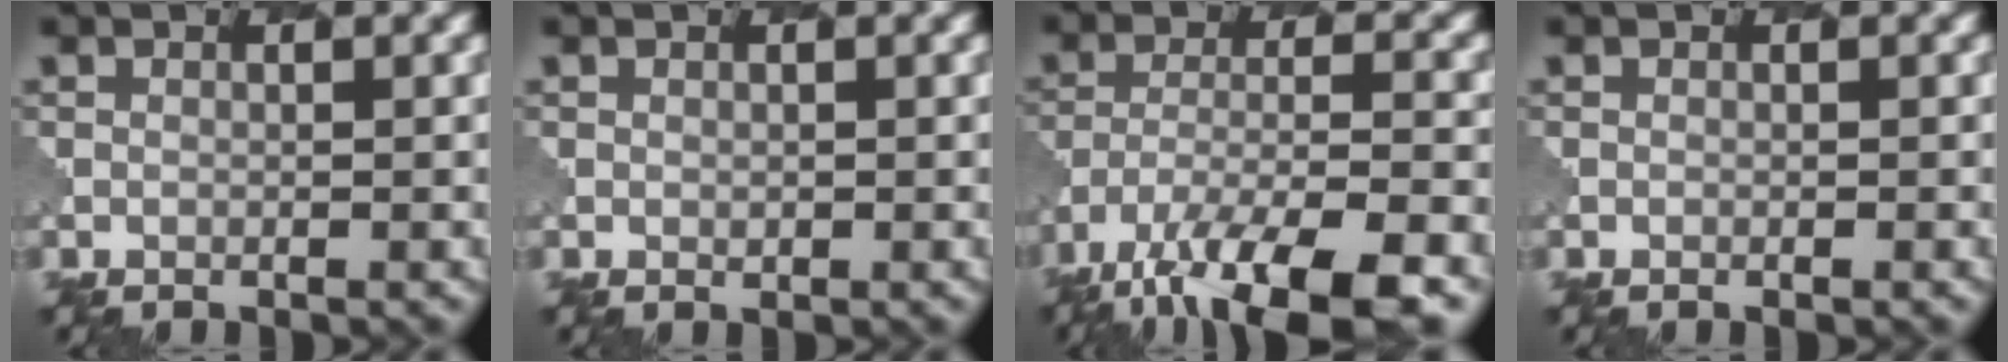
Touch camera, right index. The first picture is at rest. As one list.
[{"total": 0.6, "force": [0.2, 0.5, 0.3], "torque": [-0.006, -0.003, 0.006]}, {"total": 11.0, "force": [-7.6, 3.2, 7.2], "torque": [-0.137, -0.016, -0.130]}, {"total": 0.0}]